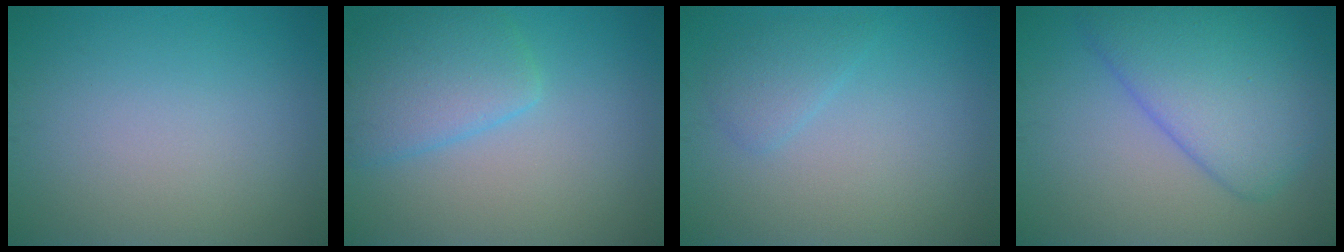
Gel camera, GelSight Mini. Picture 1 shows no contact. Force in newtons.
{"total": 4.4, "press": 4.4, "slide": 0.3}
{"total": 1.7, "press": 1.7, "slide": 0.1}
{"total": 7.0, "press": 7.0, "slide": 0.5}